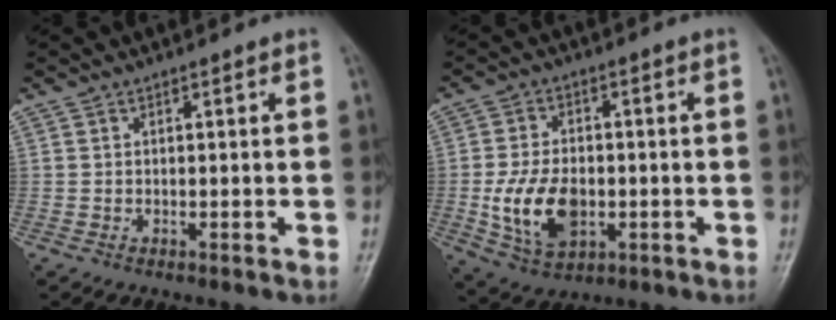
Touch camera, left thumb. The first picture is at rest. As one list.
[{"total": 11.5, "force": [-1.9, 7.5, 8.5], "torque": [-0.141, -0.002, -0.026]}]